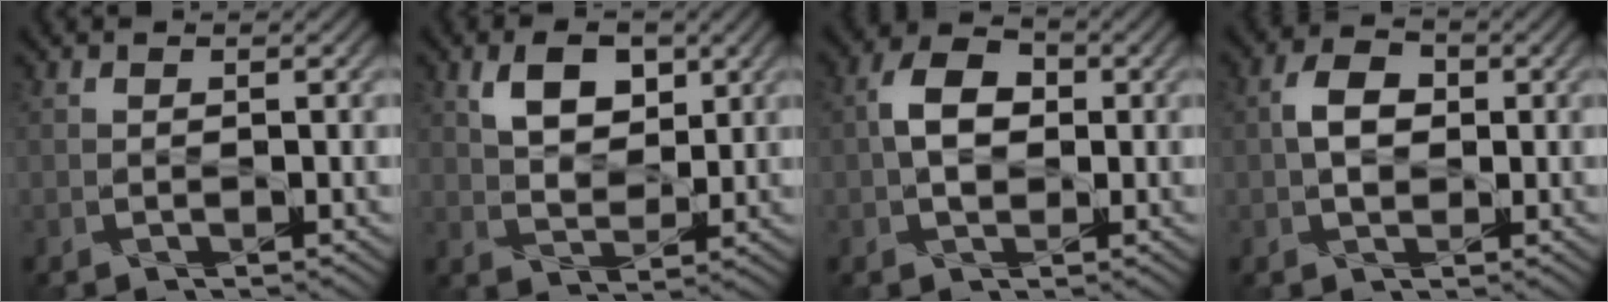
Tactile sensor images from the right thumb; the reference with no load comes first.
{"total": 5.6, "force": [2.7, 3.4, 3.6], "torque": [-0.067, -0.001, 0.048]}
{"total": 5.1, "force": [0.1, 3.6, 3.6], "torque": [-0.070, 0.007, -0.003]}
{"total": 3.8, "force": [0.2, 2.8, 2.6], "torque": [-0.053, 0.003, -0.002]}